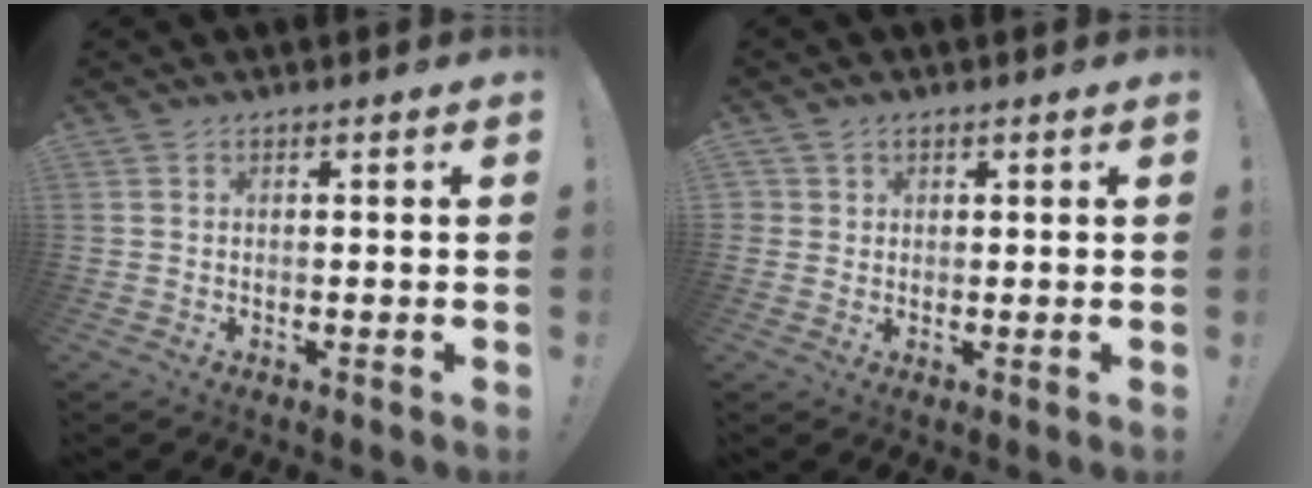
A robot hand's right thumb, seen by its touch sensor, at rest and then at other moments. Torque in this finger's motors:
{"motor_torque": [-0.37, 0.16, -0.20, -0.12, 0.00]}